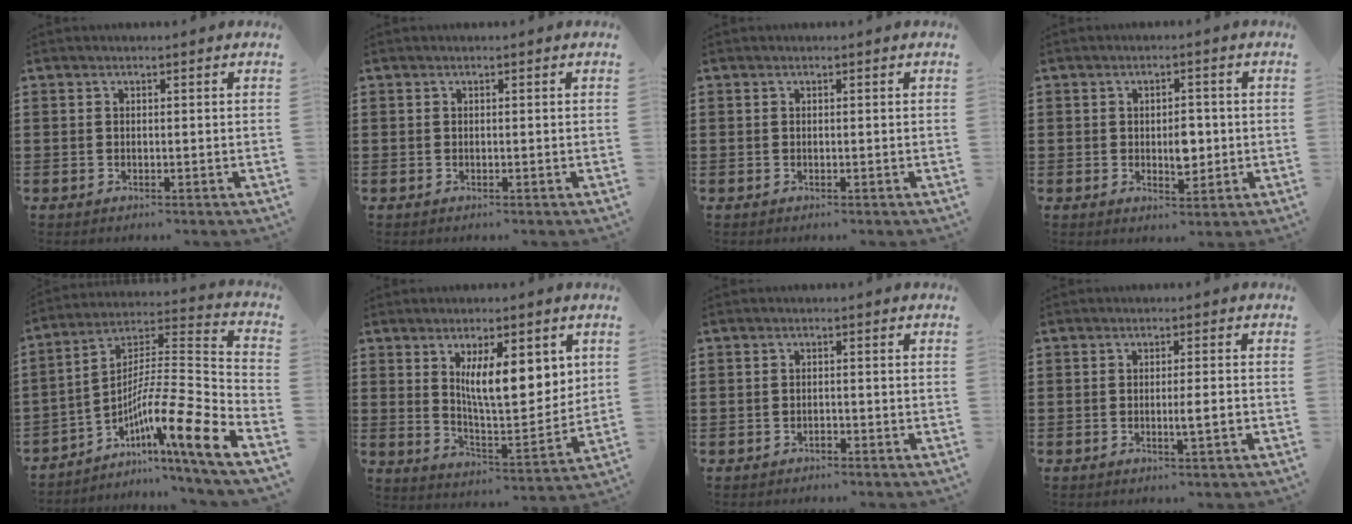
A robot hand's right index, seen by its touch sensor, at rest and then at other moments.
{"total": 0.0}
{"total": 0.0}
{"total": 4.2, "force": [-0.1, 2.3, 3.5], "torque": [-0.044, -0.003, -0.007]}
{"total": 12.4, "force": [-6.5, 0.3, 10.5], "torque": [-0.180, -0.025, -0.130]}
{"total": 10.0, "force": [3.7, 3.4, 8.7], "torque": [-0.141, -0.011, 0.058]}
{"total": 0.7, "force": [-0.6, 0.3, 0.1], "torque": [-0.005, 0.001, -0.014]}
{"total": 2.5, "force": [-0.6, 0.1, 2.5], "torque": [-0.041, -0.004, -0.012]}